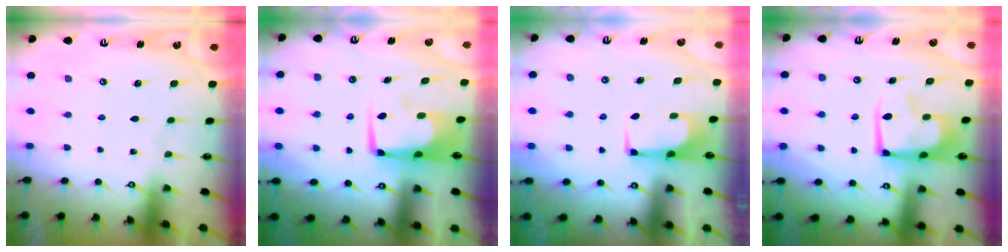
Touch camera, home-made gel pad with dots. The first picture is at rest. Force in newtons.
{"total": 7.6, "press": 7.4, "slide": 1.6}
{"total": 1.1, "press": 0.9, "slide": 0.7}
{"total": 10.5, "press": 10.4, "slide": 1.4}